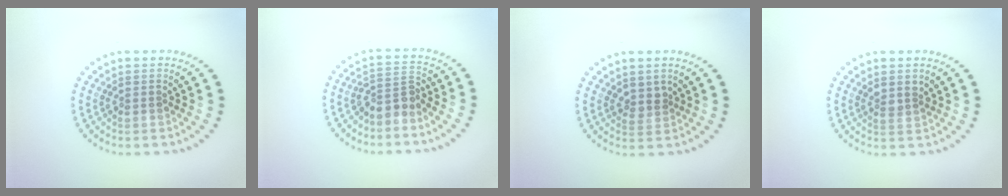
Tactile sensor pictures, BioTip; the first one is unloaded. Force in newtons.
{"total": 2.6, "press": 2.0, "slide": 1.7}
{"total": 1.5, "press": 1.2, "slide": 1.0}
{"total": 1.5, "press": 1.1, "slide": 0.9}